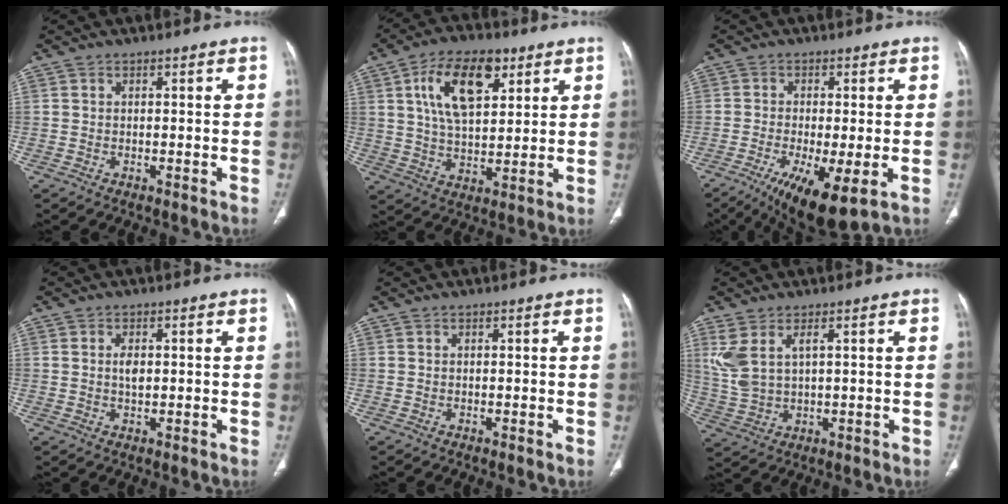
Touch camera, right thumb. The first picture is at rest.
{"total": 14.1, "force": [5.9, 7.2, 10.6], "torque": [-0.161, -0.013, 0.105]}
{"total": 11.3, "force": [-4.4, 3.0, 10.0], "torque": [-0.174, -0.016, -0.064]}
{"total": 2.1, "force": [0.4, 1.1, 1.8], "torque": [-0.030, -0.002, 0.008]}
{"total": 0.0}
{"total": 7.0, "force": [2.8, 3.1, 5.6], "torque": [-0.136, -0.008, 0.071]}